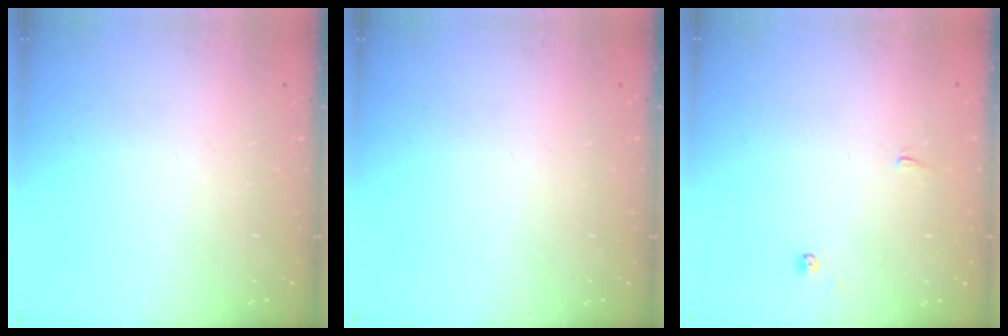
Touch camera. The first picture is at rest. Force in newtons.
{"total": 0.0}
{"total": 2.6, "press": 2.5, "slide": 0.3}